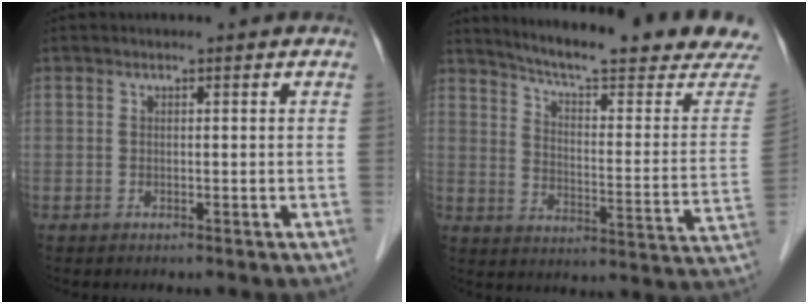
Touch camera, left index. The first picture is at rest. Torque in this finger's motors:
{"motor_torque": [-0.13, -0.26, 0.15, 0.05]}